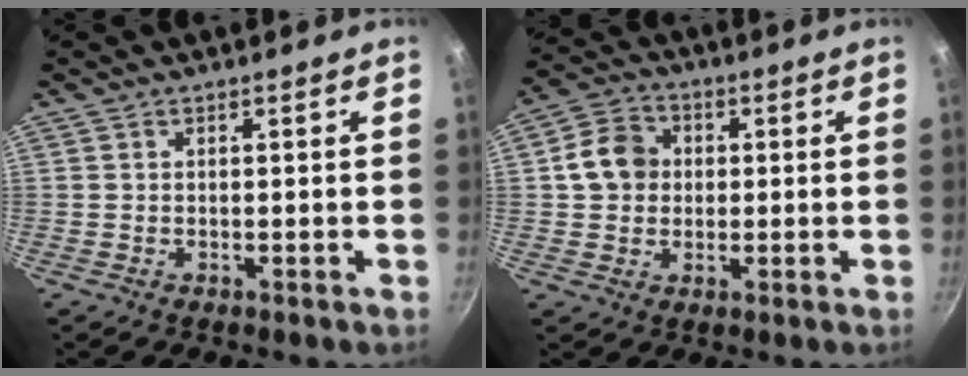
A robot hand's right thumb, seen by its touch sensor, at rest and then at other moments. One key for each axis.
{"total": 8.1, "fx": 0.9, "fy": 7.0, "fz": 4.1, "tx": -0.044, "ty": 0.014, "tz": 0.003}